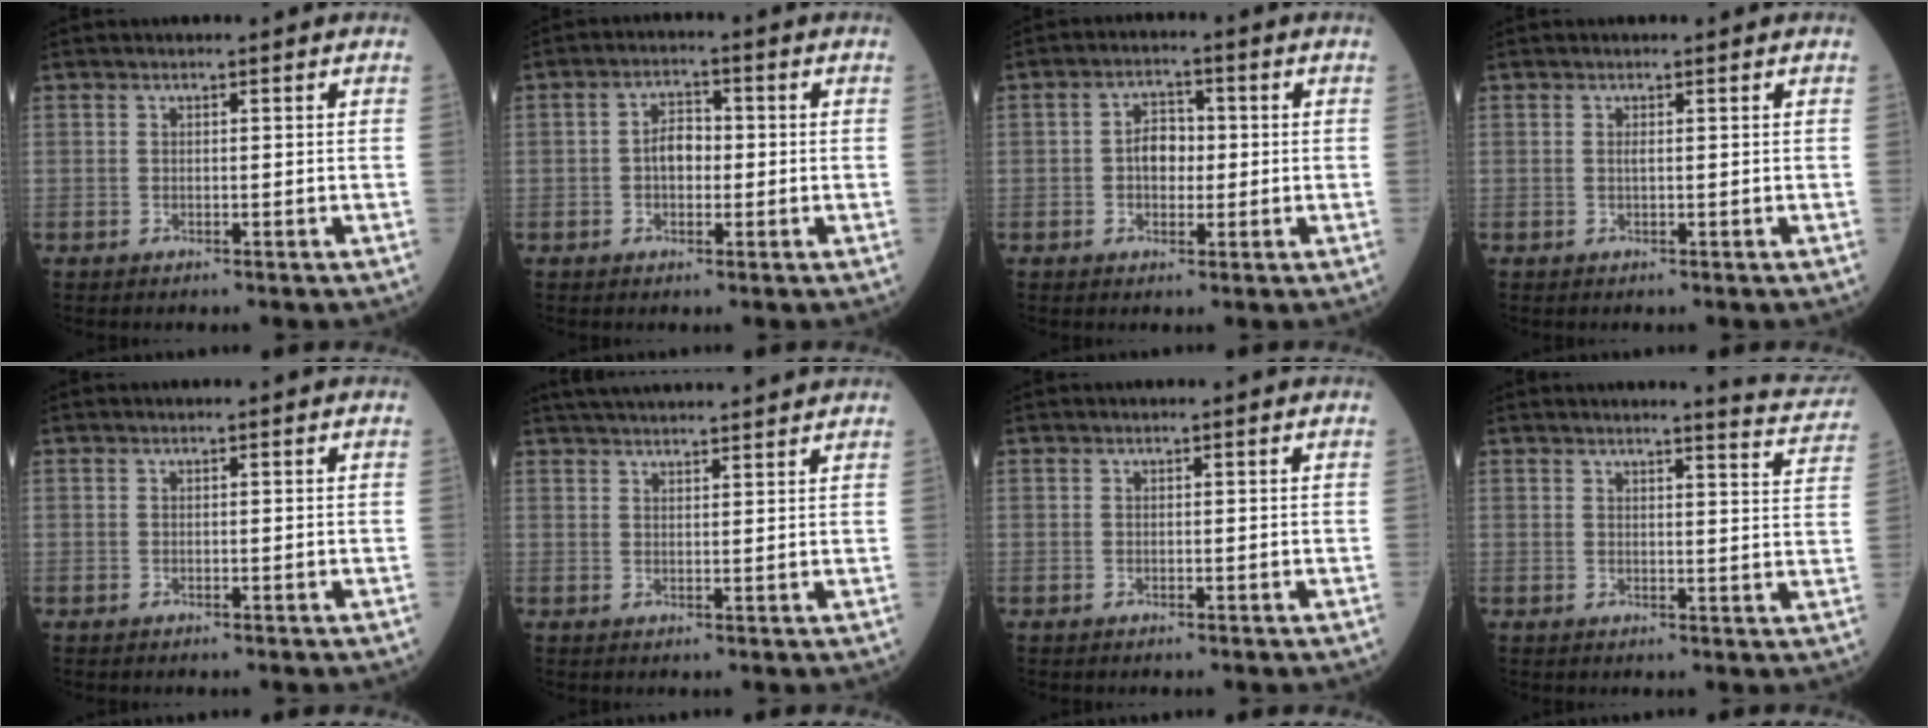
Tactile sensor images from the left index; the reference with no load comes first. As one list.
[{"total": 4.0, "force": [-0.4, 2.4, 3.1], "torque": [-0.059, 0.015, -0.009]}, {"total": 4.3, "force": [-0.2, 2.8, 3.2], "torque": [-0.060, 0.015, -0.004]}, {"total": 0.5, "force": [0.2, 0.0, 0.5], "torque": [-0.014, 0.000, 0.004]}, {"total": 0.0}, {"total": 13.4, "force": [12.4, 1.1, 4.9], "torque": [-0.084, 0.035, 0.177]}, {"total": 0.0}, {"total": 7.2, "force": [7.1, -0.3, 0.9], "torque": [-0.014, -0.037, 0.065]}]